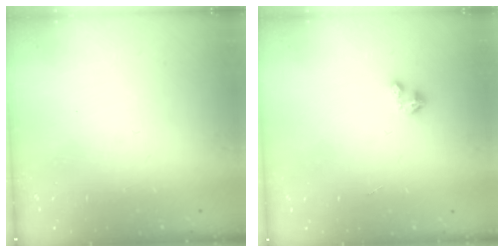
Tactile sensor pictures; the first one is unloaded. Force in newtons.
{"total": 2.1, "press": 2.0, "slide": 0.5}